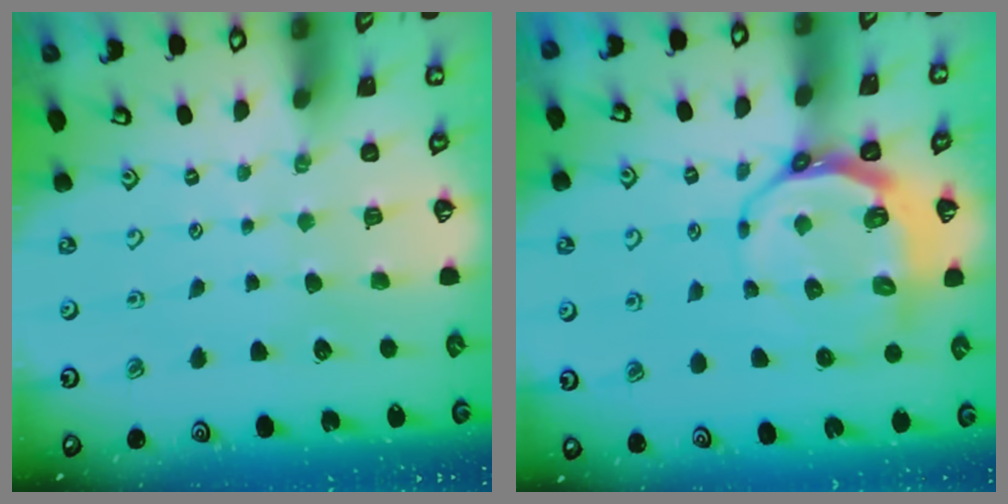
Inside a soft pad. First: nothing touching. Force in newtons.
{"total": 10.0, "press": 9.2, "slide": 3.8}